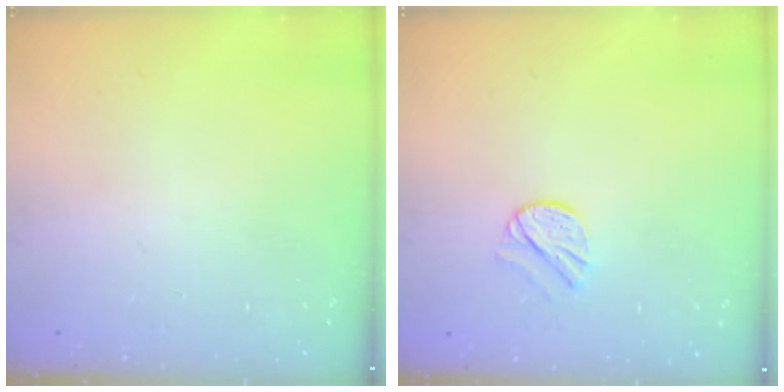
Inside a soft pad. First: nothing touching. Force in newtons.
{"total": 7.4, "press": 7.4, "slide": 0.6}